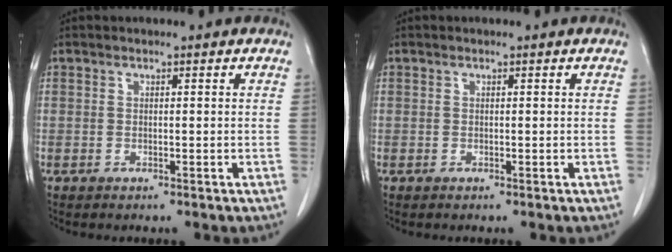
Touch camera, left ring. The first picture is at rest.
{"total": 0.0}